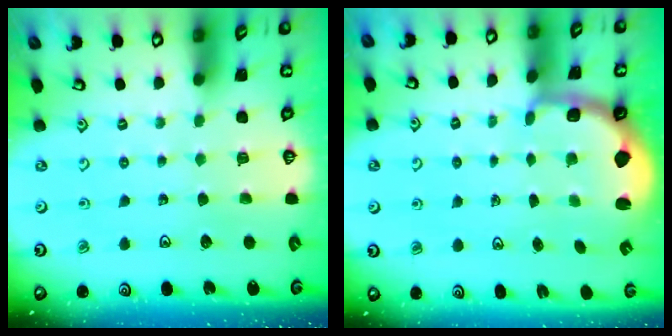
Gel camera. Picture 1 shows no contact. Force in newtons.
{"total": 2.5, "press": 1.2, "slide": 2.1}